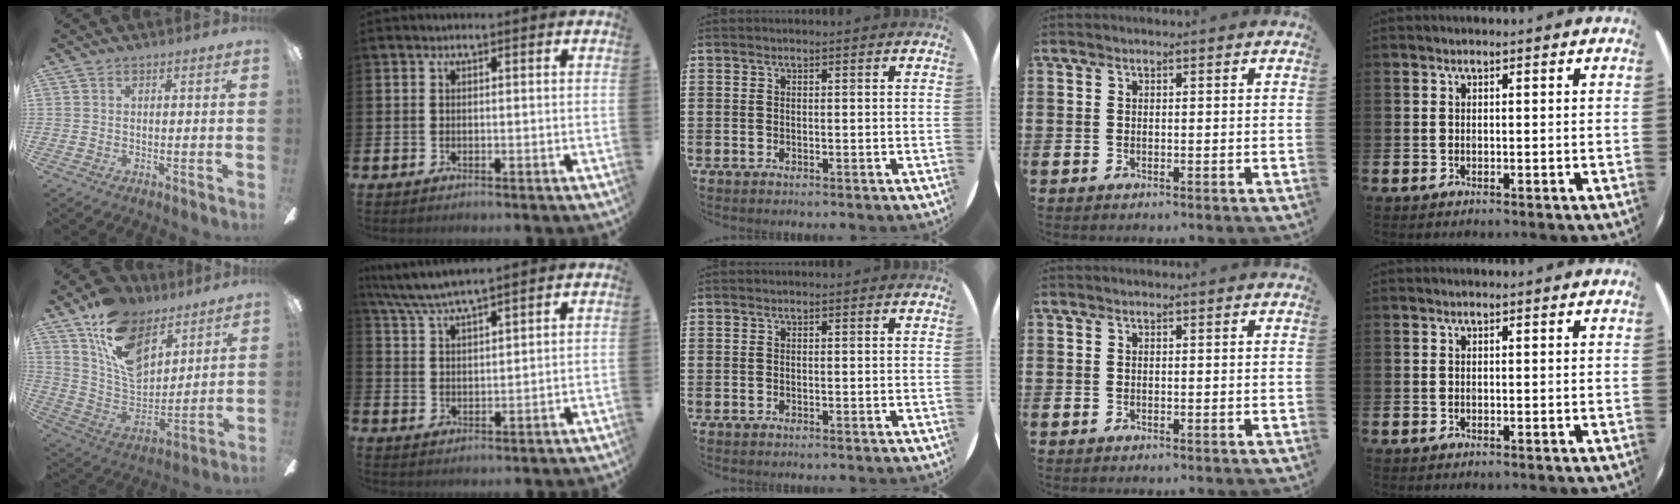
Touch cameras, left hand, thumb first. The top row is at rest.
{"thumb": {"total": 16.9, "force": [10.3, 9.7, 9.2], "torque": [-0.176, -0.045, 0.197]}, "index": {"total": 5.8, "force": [5.5, 0.3, 1.9], "torque": [-0.061, -0.022, 0.098]}}